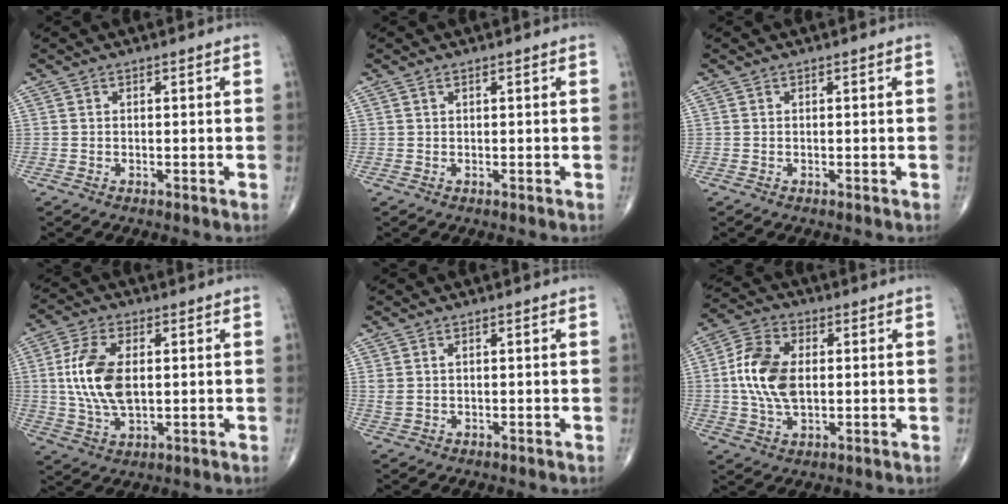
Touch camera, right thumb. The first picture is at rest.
{"total": 0.0}
{"total": 0.0}
{"total": 11.9, "force": [1.2, 6.3, 10.0], "torque": [-0.204, -0.003, 0.027]}
{"total": 1.8, "force": [0.6, 0.9, 1.4], "torque": [-0.038, 0.010, 0.021]}
{"total": 11.6, "force": [0.7, 6.9, 9.3], "torque": [-0.182, 0.008, 0.013]}